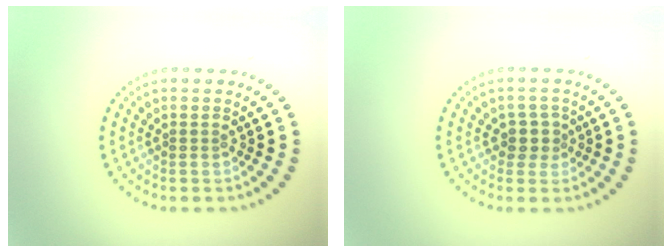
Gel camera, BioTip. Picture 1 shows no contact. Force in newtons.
{"total": 1.9, "press": 1.7, "slide": 0.8}